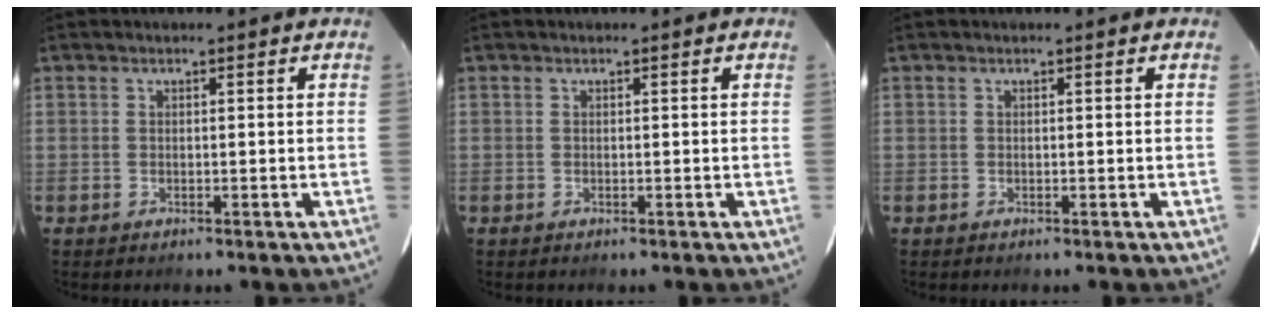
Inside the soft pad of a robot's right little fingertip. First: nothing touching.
{"total": 0.0}
{"total": 0.0}